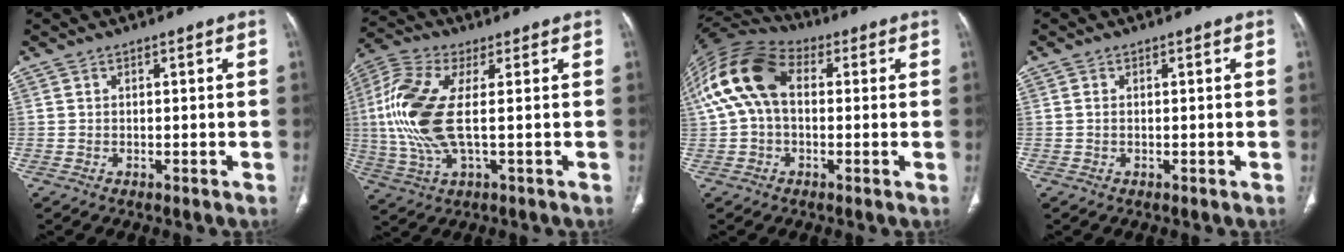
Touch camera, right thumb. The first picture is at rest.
{"total": 14.4, "force": [0.8, 5.3, 13.3], "torque": [-0.326, 0.003, 0.013]}
{"total": 15.2, "force": [2.2, 9.8, 11.5], "torque": [-0.235, 0.044, 0.032]}
{"total": 0.6, "force": [0.0, 0.3, 0.5], "torque": [-0.014, 0.001, 0.002]}